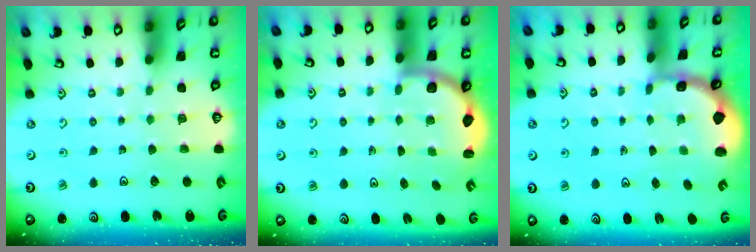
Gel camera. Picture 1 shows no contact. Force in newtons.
{"total": 3.4, "press": 3.0, "slide": 1.6}
{"total": 1.2, "press": 1.1, "slide": 0.4}